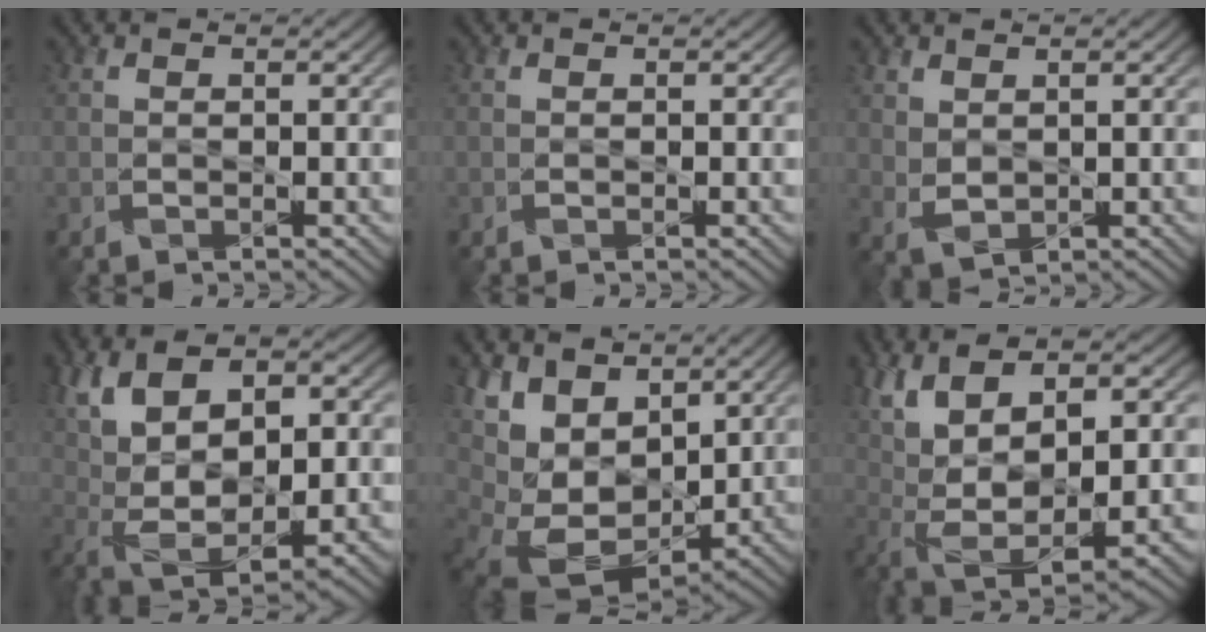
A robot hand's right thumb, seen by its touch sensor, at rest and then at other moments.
{"total": 0.0}
{"total": 2.0, "force": [1.2, 1.1, 1.0], "torque": [-0.028, -0.005, 0.029]}
{"total": 12.5, "force": [2.0, 6.4, 10.6], "torque": [-0.206, 0.008, 0.043]}
{"total": 11.7, "force": [3.9, 8.0, 7.7], "torque": [-0.181, -0.001, 0.089]}
{"total": 13.1, "force": [1.6, 5.7, 11.7], "torque": [-0.221, 0.002, 0.042]}